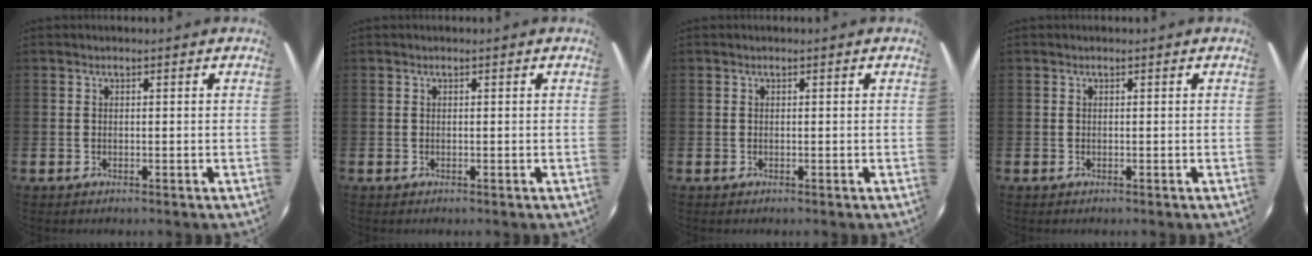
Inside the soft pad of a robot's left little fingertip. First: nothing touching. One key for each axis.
{"total": 0.0}
{"total": 0.0}
{"total": 0.0}